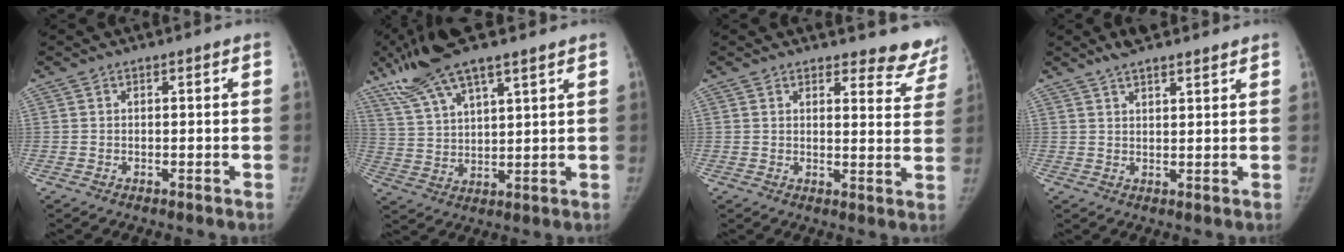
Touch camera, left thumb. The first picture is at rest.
{"total": 14.1, "force": [9.7, 3.5, 9.6], "torque": [-0.179, -0.016, 0.191]}
{"total": 8.9, "force": [8.4, 2.8, 0.9], "torque": [0.035, -0.070, 0.072]}
{"total": 6.5, "force": [5.1, 1.8, 3.6], "torque": [-0.047, -0.007, 0.086]}